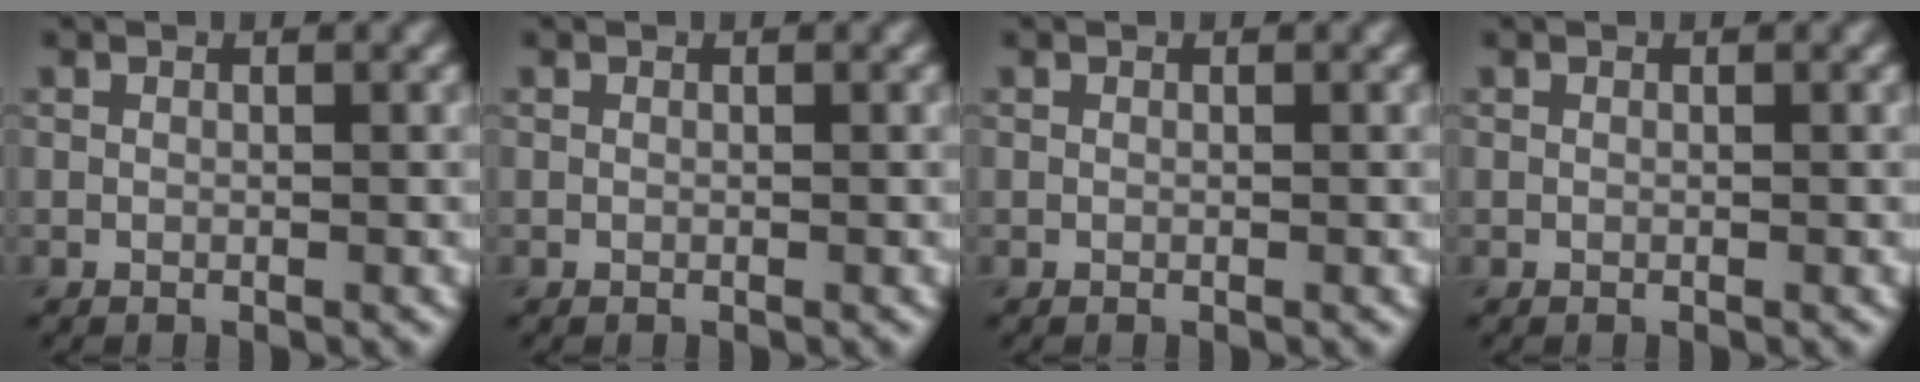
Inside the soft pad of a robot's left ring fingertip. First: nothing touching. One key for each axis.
{"total": 0.0}
{"total": 0.0}
{"total": 0.0}